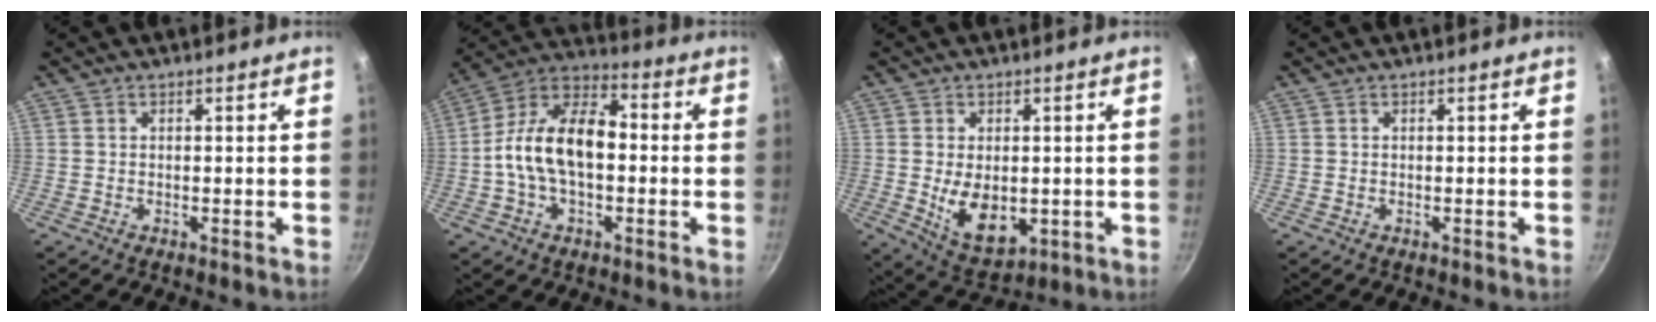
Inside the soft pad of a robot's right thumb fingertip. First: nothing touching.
{"total": 15.5, "force": [-1.2, 9.1, 12.5], "torque": [-0.198, 0.046, -0.041]}
{"total": 9.4, "force": [-0.6, 5.8, 7.3], "torque": [-0.107, -0.017, 0.012]}
{"total": 0.0}